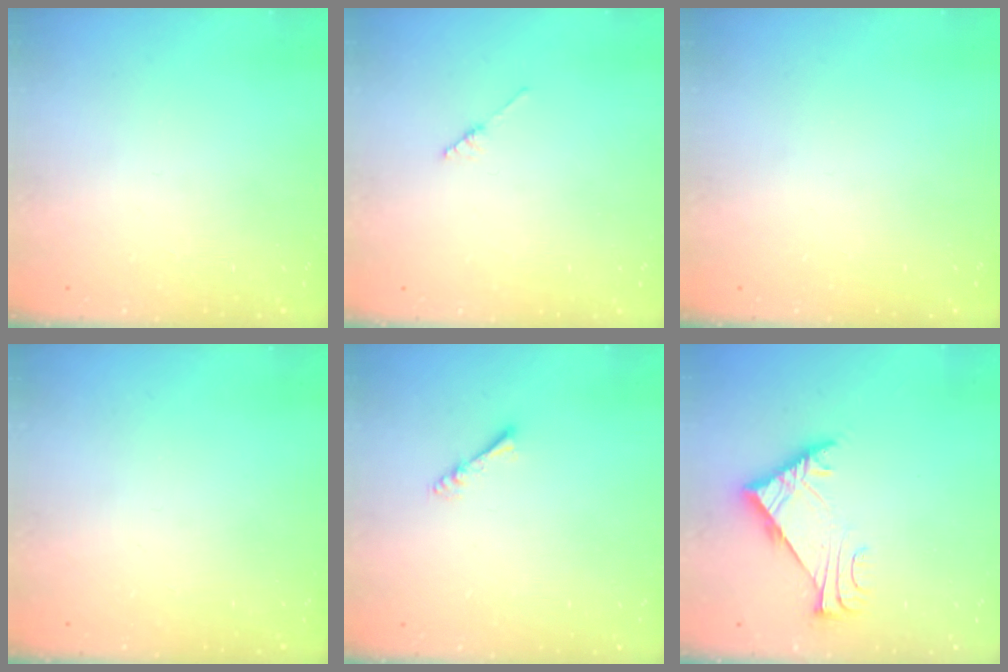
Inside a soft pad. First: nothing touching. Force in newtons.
{"total": 2.1, "press": 2.1, "slide": 0.1}
{"total": 0.0}
{"total": 0.0}
{"total": 2.9, "press": 2.8, "slide": 0.4}
{"total": 6.5, "press": 6.4, "slide": 1.2}